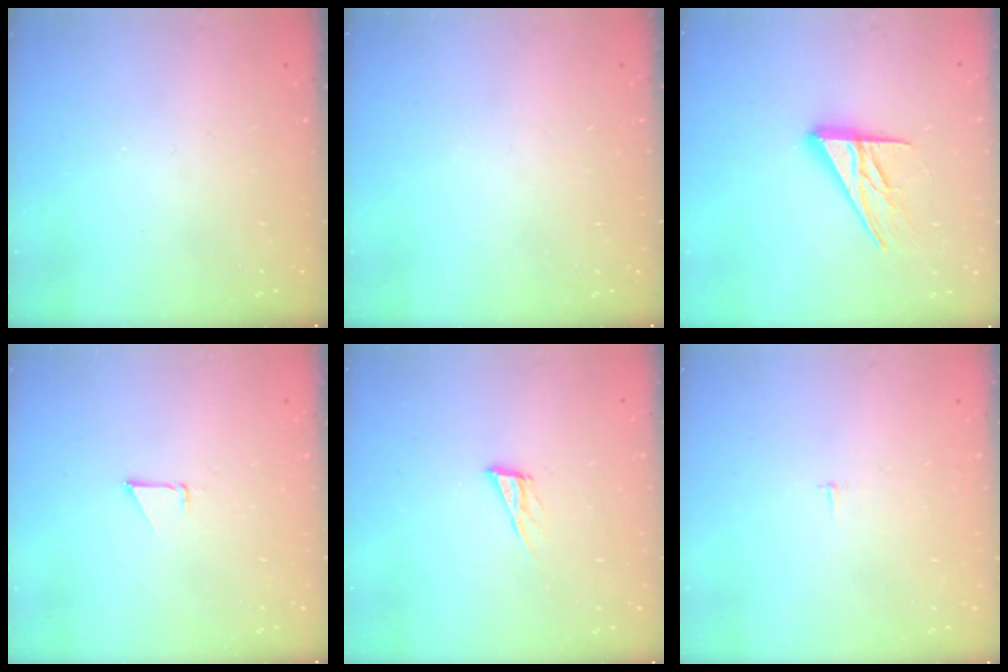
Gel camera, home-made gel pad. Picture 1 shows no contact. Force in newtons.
{"total": 0.0}
{"total": 13.9, "press": 13.8, "slide": 1.3}
{"total": 0.8, "press": 0.8, "slide": 0.1}
{"total": 8.4, "press": 8.0, "slide": 2.2}
{"total": 2.1, "press": 2.1, "slide": 0.2}